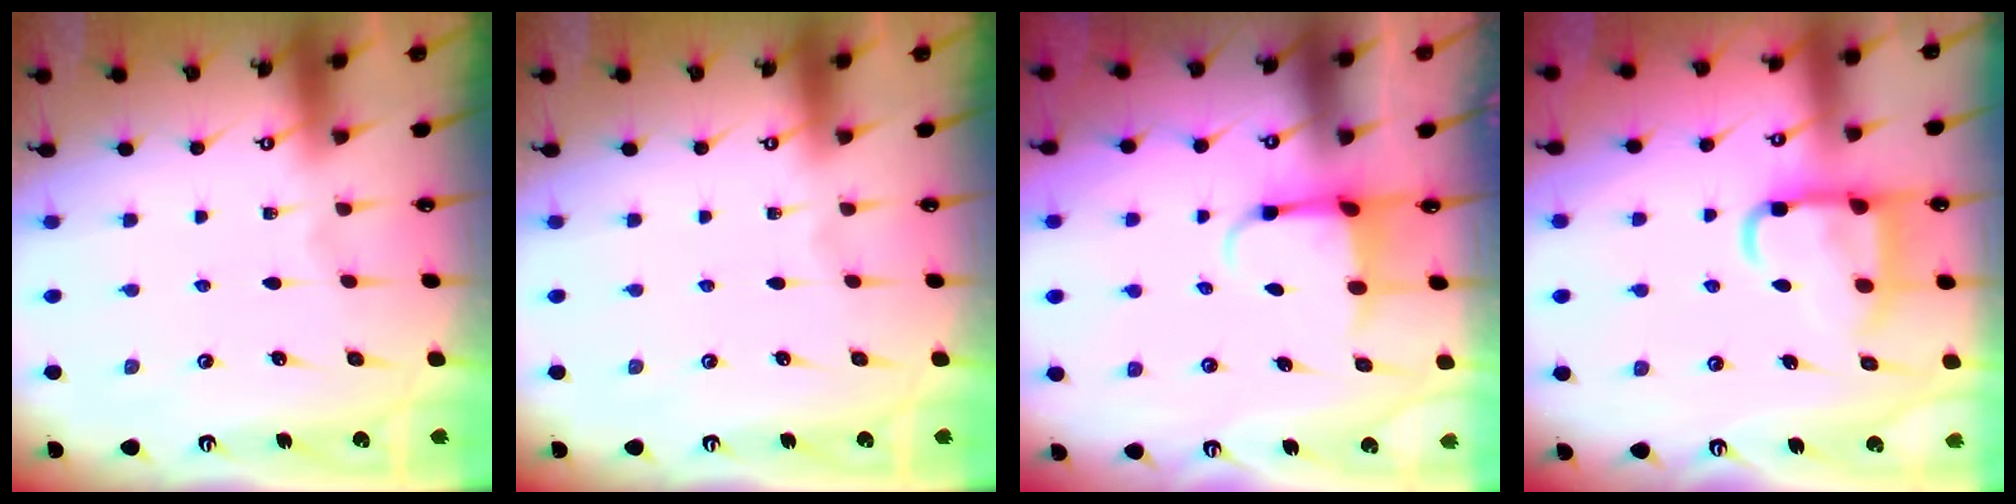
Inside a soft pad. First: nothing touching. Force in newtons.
{"total": 0.0}
{"total": 3.9, "press": 3.7, "slide": 1.2}
{"total": 12.0, "press": 11.9, "slide": 1.8}